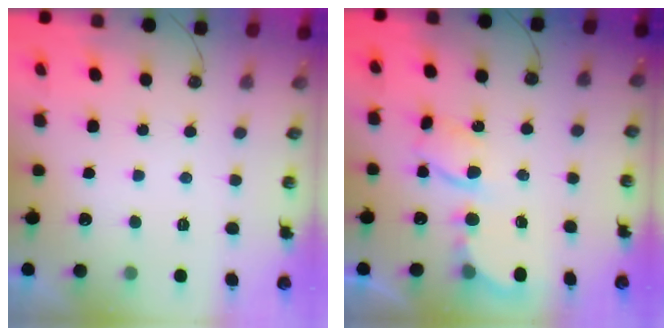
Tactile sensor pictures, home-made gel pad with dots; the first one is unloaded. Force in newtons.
{"total": 6.2, "press": 6.2, "slide": 0.3}